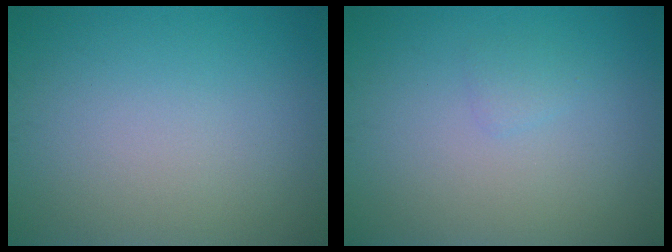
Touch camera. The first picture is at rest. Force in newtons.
{"total": 0.8, "press": 0.8, "slide": 0.0}